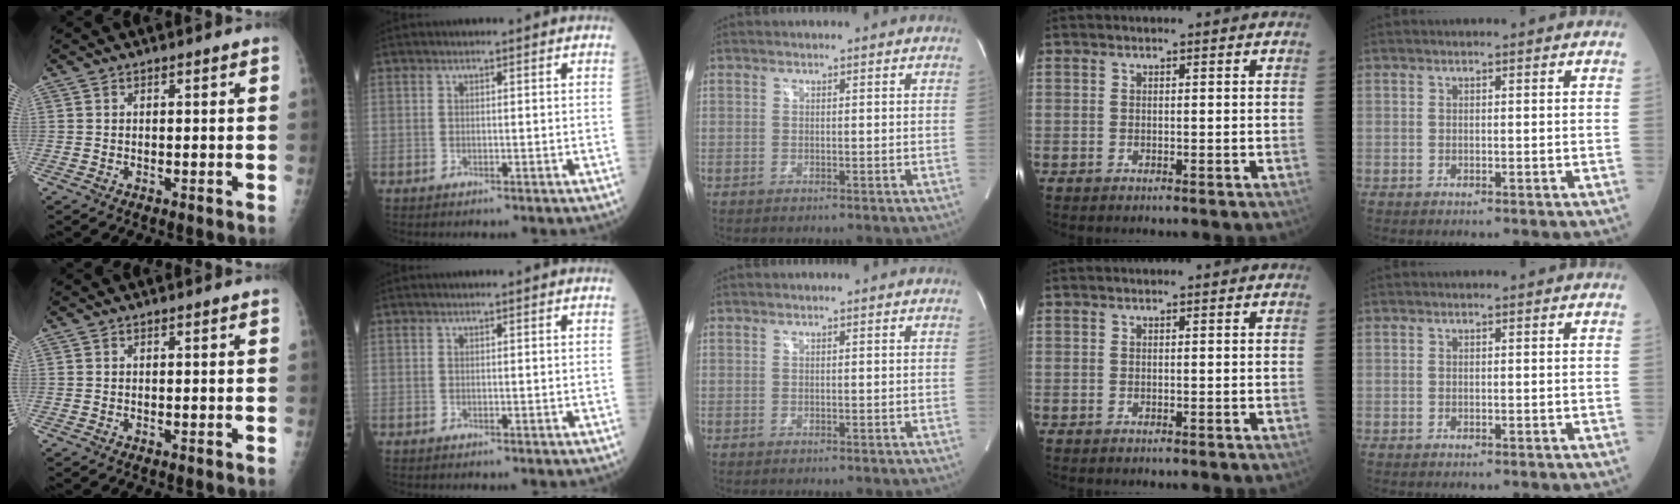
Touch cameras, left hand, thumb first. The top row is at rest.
{}